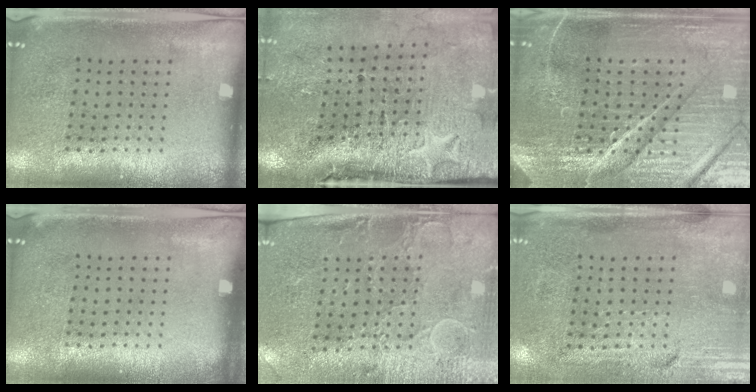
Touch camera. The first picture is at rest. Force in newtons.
{"total": 4.8, "press": 3.8, "slide": 3.0}
{"total": 6.1, "press": 5.5, "slide": 2.7}
{"total": 0.0}
{"total": 2.9, "press": 2.5, "slide": 1.5}
{"total": 3.3, "press": 2.9, "slide": 1.5}